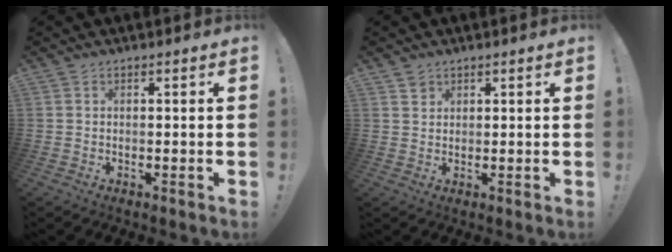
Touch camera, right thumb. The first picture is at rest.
{"total": 2.1, "force": [1.5, 1.4, 0.3], "torque": [0.002, -0.012, 0.027]}